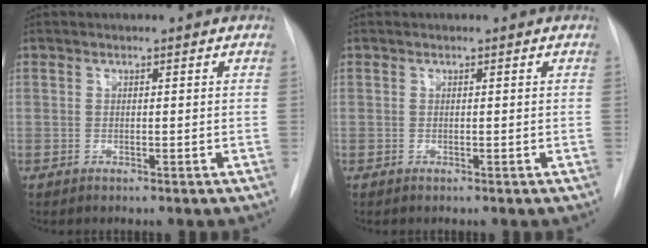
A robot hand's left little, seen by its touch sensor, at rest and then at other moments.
{"total": 0.0}